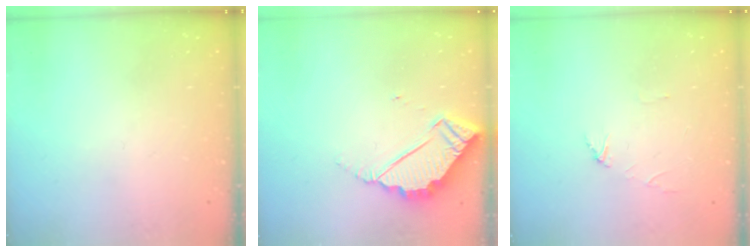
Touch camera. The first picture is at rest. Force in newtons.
{"total": 6.0, "press": 6.0, "slide": 0.3}
{"total": 2.7, "press": 2.7, "slide": 0.2}